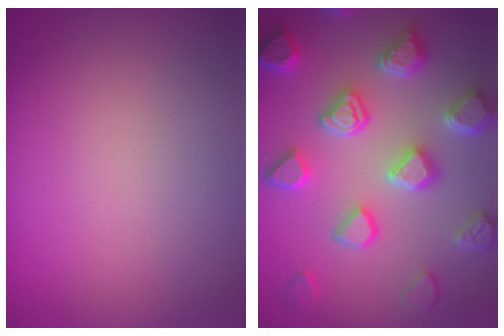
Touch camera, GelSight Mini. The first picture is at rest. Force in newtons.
{"total": 7.2, "press": 5.8, "slide": 4.4}